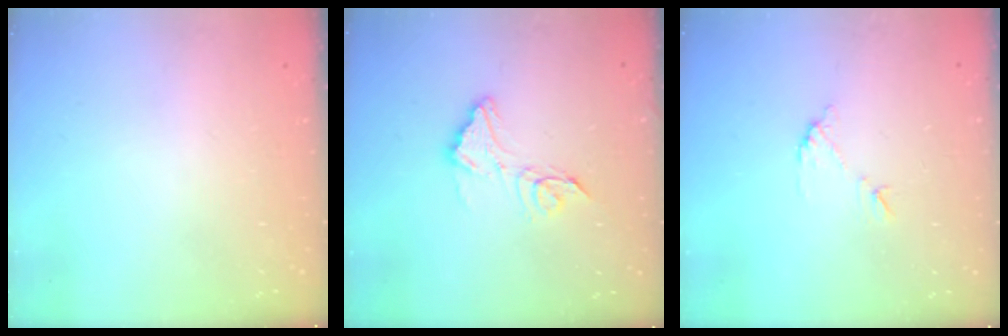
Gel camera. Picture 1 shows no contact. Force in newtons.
{"total": 11.7, "press": 11.6, "slide": 0.9}
{"total": 7.6, "press": 7.6, "slide": 0.3}